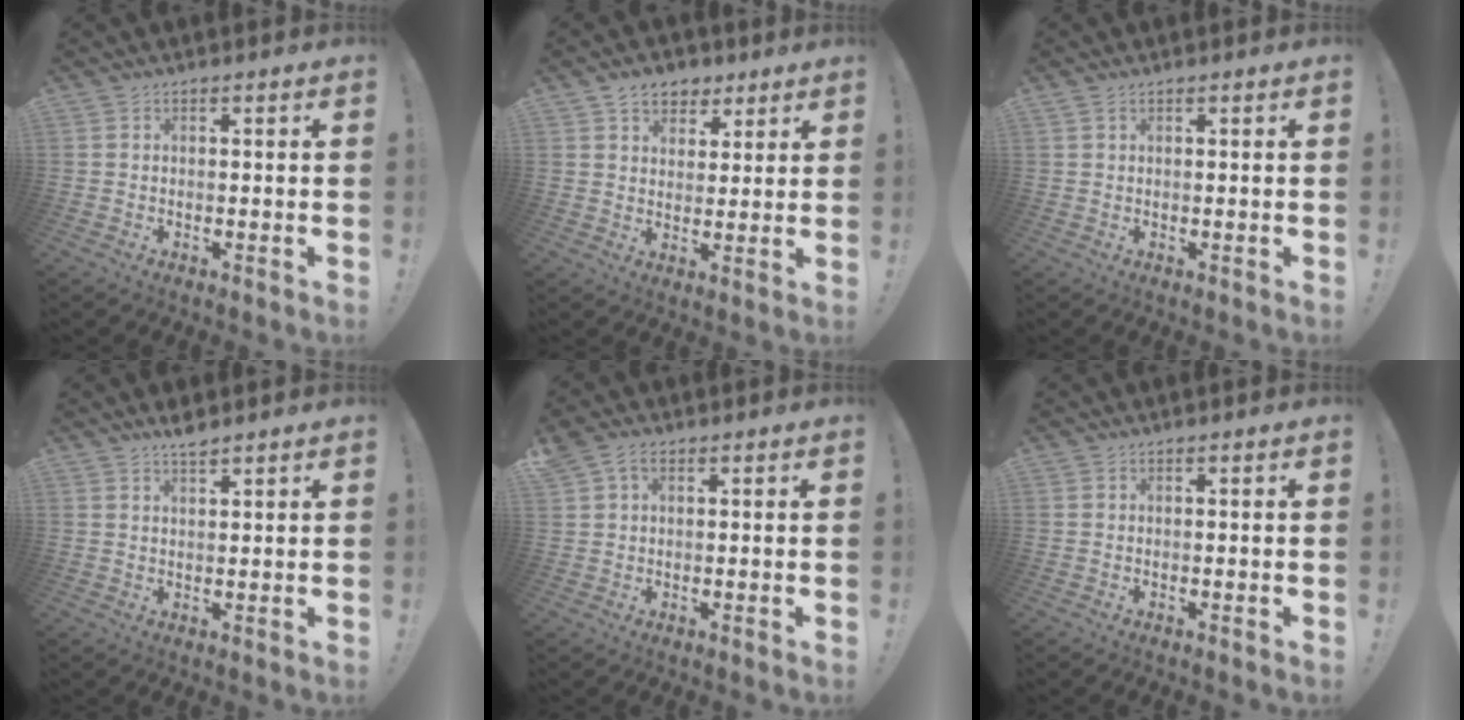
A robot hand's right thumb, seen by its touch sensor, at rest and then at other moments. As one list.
[{"total": 7.9, "force": [4.8, 5.8, 2.4], "torque": [-0.024, -0.027, 0.092]}, {"total": 1.3, "force": [0.9, 0.7, 0.6], "torque": [-0.008, 0.000, 0.016]}, {"total": 3.0, "force": [2.7, 0.3, 1.4], "torque": [-0.022, -0.019, 0.046]}, {"total": 3.9, "force": [1.7, 2.6, 2.4], "torque": [-0.043, 0.002, 0.033]}, {"total": 0.0}]